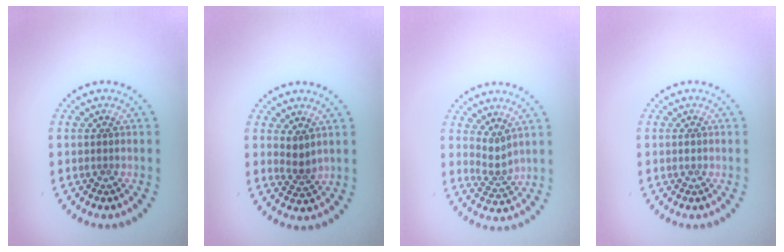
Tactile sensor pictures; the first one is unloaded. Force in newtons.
{"total": 1.6, "press": 1.3, "slide": 0.9}
{"total": 2.0, "press": 1.4, "slide": 1.5}
{"total": 0.7, "press": 0.7, "slide": 0.0}